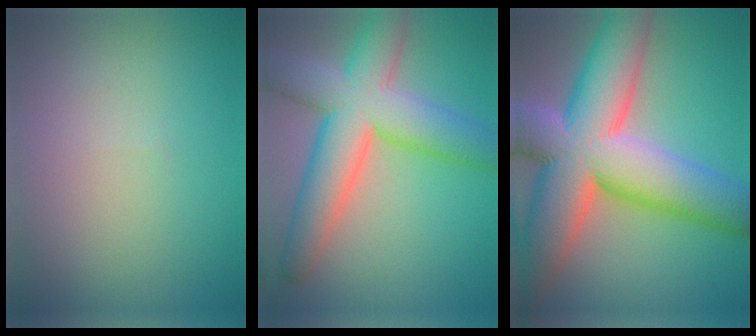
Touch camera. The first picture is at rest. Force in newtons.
{"total": 10.3, "press": 10.3, "slide": 0.3}
{"total": 16.3, "press": 16.2, "slide": 1.2}